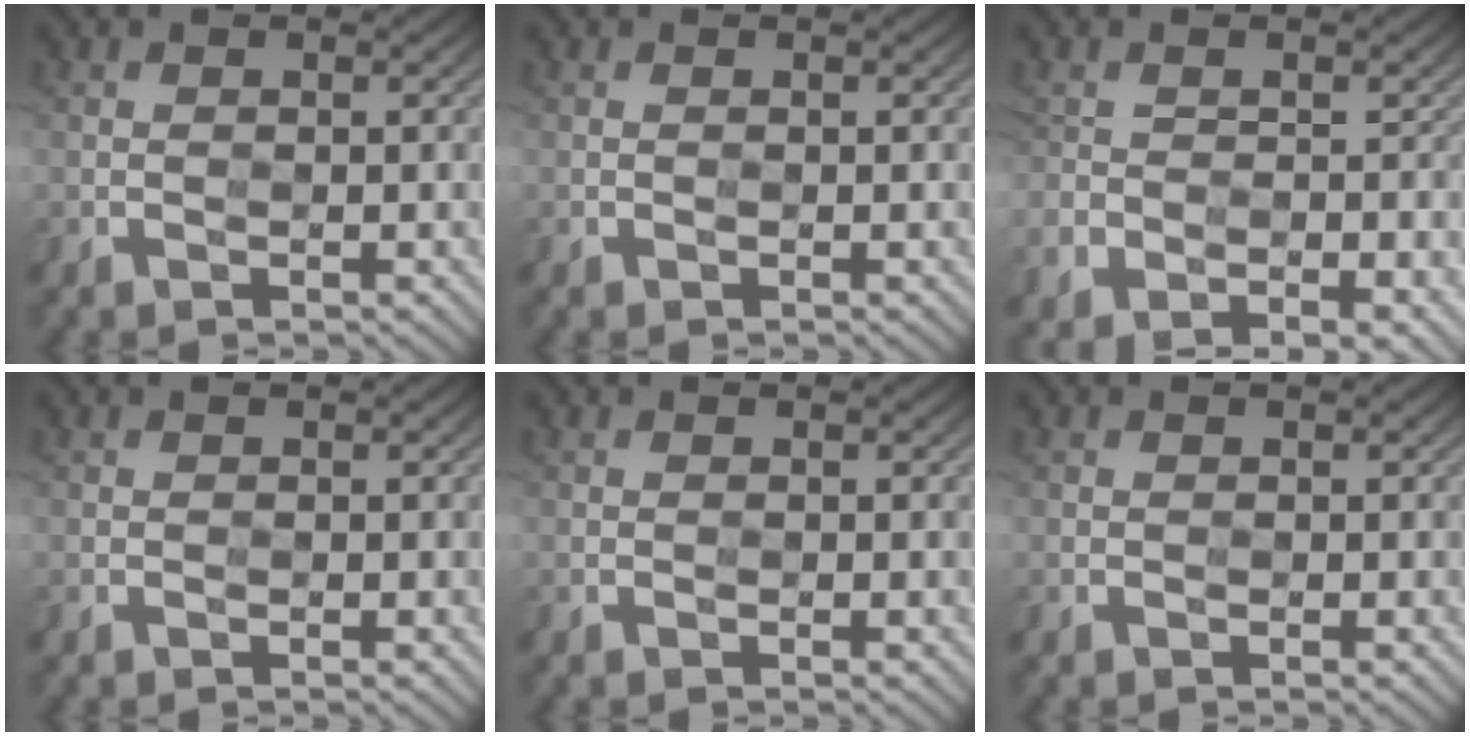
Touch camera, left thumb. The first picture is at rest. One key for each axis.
{"total": 0.0}
{"total": 10.3, "fx": -7.3, "fy": 3.9, "fz": 6.1, "tx": -0.143, "ty": -0.059, "tz": -0.086}
{"total": 0.0}
{"total": 0.0}
{"total": 0.0}